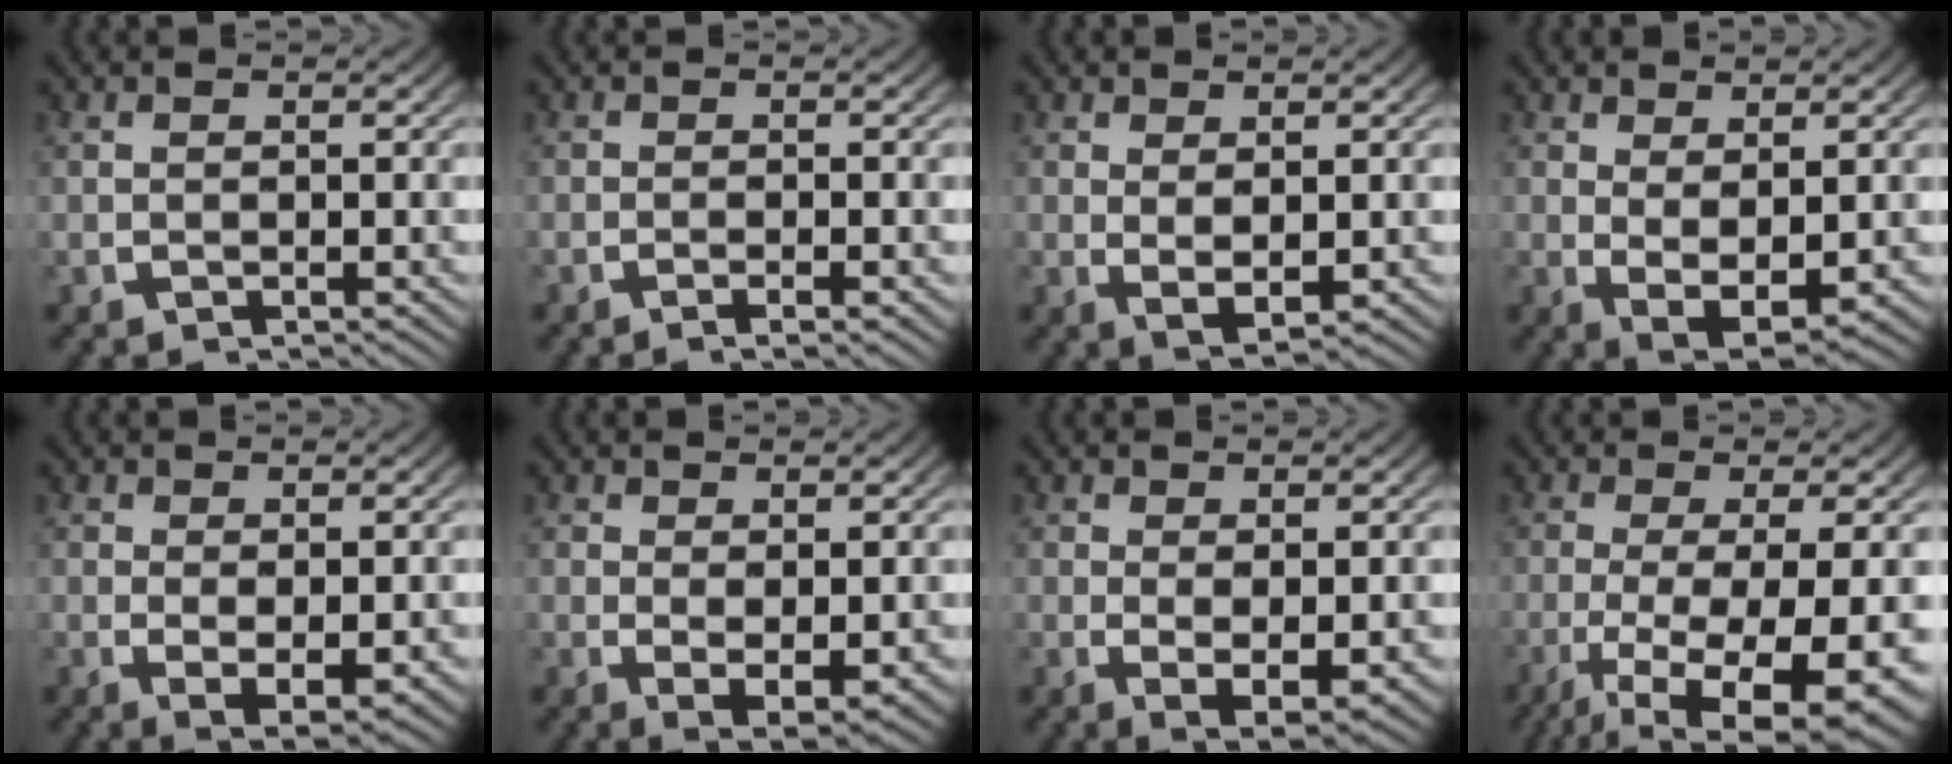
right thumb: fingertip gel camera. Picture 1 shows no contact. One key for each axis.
{"total": 1.4, "fx": -1.0, "fy": 0.3, "fz": 0.9, "tx": -0.010, "ty": 0.008, "tz": -0.027}
{"total": 2.8, "fx": 0.2, "fy": 1.7, "fz": 2.2, "tx": -0.040, "ty": -0.009, "tz": 0.008}
{"total": 5.0, "fx": -0.4, "fy": 3.2, "fz": 3.8, "tx": -0.071, "ty": -0.022, "tz": 0.001}
{"total": 3.9, "fx": -0.8, "fy": 2.2, "fz": 3.1, "tx": -0.056, "ty": -0.020, "tz": -0.006}
{"total": 3.9, "fx": -0.5, "fy": 2.4, "fz": 3.0, "tx": -0.054, "ty": -0.020, "tz": -0.001}
{"total": 4.3, "fx": -0.8, "fy": 2.5, "fz": 3.4, "tx": -0.065, "ty": -0.023, "tz": -0.005}
{"total": 12.5, "fx": -4.1, "fy": 6.2, "fz": 10.1, "tx": -0.184, "ty": -0.050, "tz": -0.038}